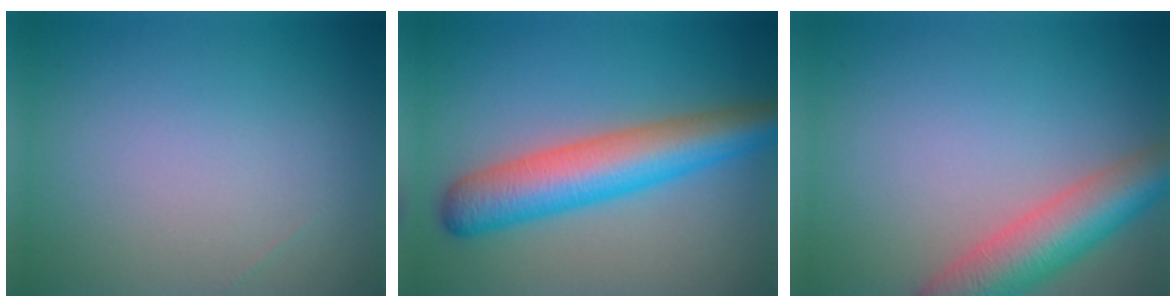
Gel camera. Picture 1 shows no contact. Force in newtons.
{"total": 7.1, "press": 7.1, "slide": 0.2}
{"total": 6.5, "press": 6.4, "slide": 0.6}